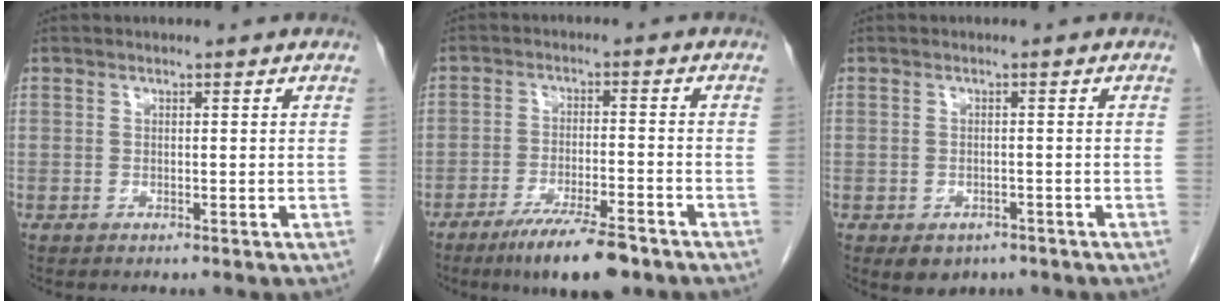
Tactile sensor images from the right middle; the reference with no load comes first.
{"total": 9.5, "force": [-6.8, 1.6, 6.5], "torque": [-0.106, -0.016, -0.112]}
{"total": 3.8, "force": [-2.3, 2.6, 1.5], "torque": [-0.014, 0.001, -0.024]}